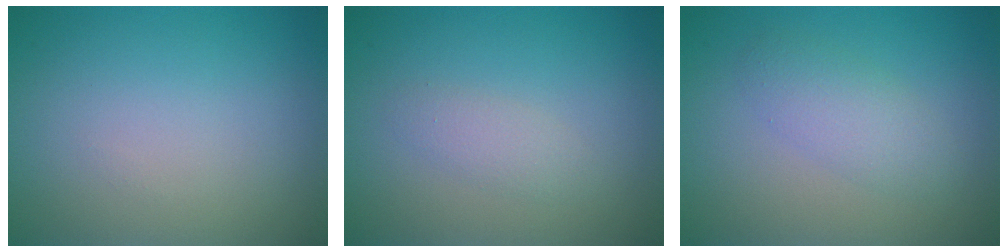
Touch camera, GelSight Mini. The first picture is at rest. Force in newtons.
{"total": 1.4, "press": 1.4, "slide": 0.1}
{"total": 2.5, "press": 2.5, "slide": 0.1}